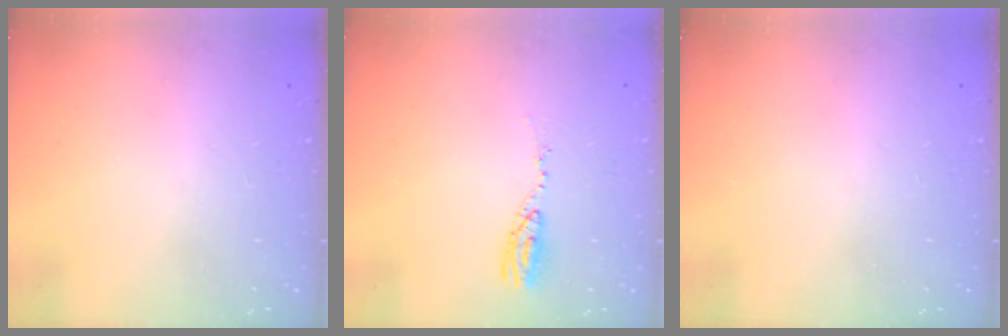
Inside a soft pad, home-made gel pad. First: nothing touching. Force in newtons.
{"total": 6.3, "press": 6.1, "slide": 1.6}
{"total": 0.0}